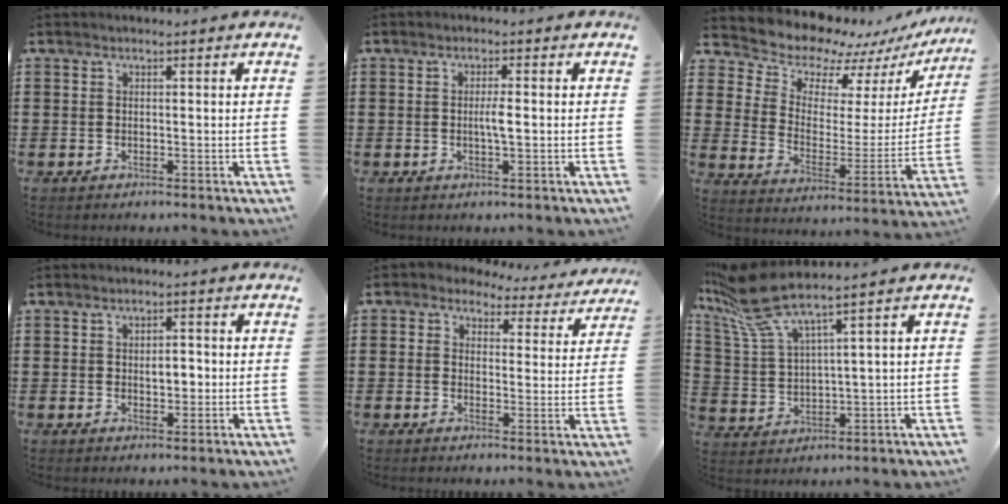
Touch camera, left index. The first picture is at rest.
{"total": 2.4, "force": [-0.2, 0.3, 2.4], "torque": [-0.046, -0.002, -0.004]}
{"total": 8.4, "force": [7.9, 2.7, 0.9], "torque": [-0.055, -0.075, 0.135]}
{"total": 3.0, "force": [-0.1, 1.6, 2.5], "torque": [-0.042, 0.002, -0.007]}
{"total": 3.2, "force": [2.6, 1.6, 0.7], "torque": [-0.032, -0.014, 0.043]}
{"total": 8.5, "force": [6.2, 1.3, 5.6], "torque": [-0.156, -0.035, 0.103]}